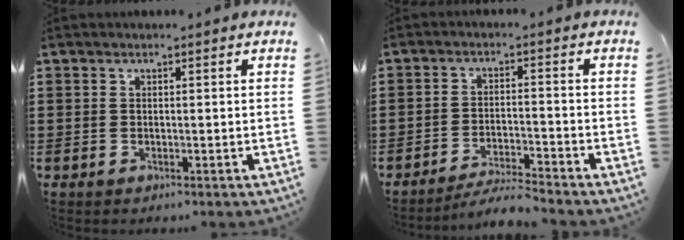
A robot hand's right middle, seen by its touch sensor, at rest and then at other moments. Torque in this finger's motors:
{"motor_torque": [0.03, 0.02, 0.00, 0.02]}